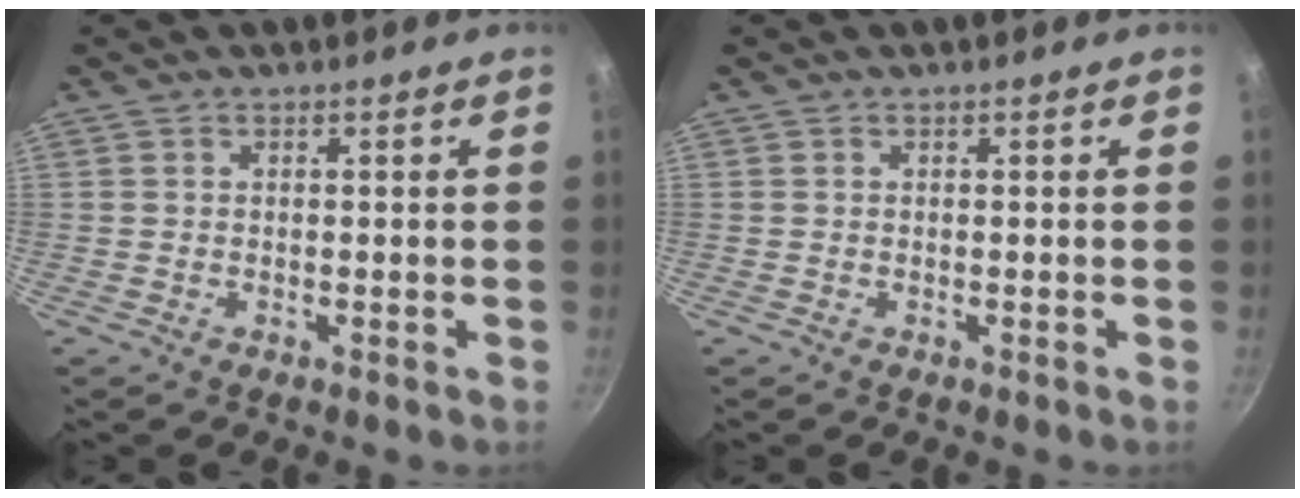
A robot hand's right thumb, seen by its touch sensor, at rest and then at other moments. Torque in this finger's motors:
{"motor_torque": [-0.07, 0.04, 0.00, 0.00, 0.01]}